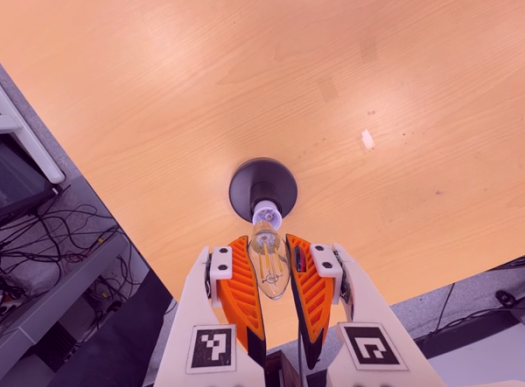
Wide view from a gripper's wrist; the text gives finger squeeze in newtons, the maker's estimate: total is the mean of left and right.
{"total": 21.4, "left": 25.7, "right": 17.2}